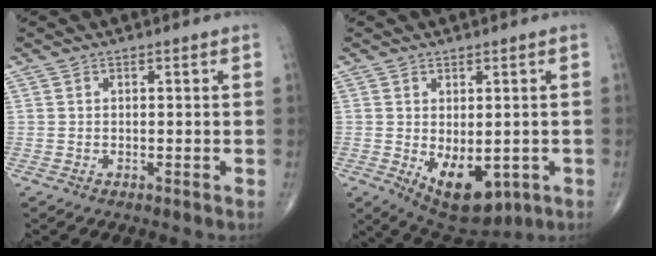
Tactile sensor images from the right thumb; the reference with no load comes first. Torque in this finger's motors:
{"motor_torque": [-0.37, 1.21, 0.57, 0.43, 0.07]}